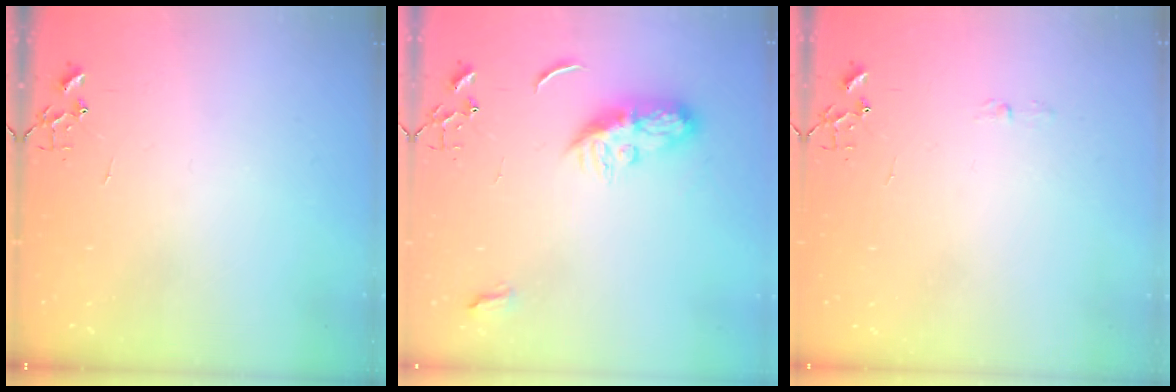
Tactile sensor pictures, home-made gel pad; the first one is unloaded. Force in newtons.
{"total": 9.1, "press": 9.1, "slide": 0.4}
{"total": 2.9, "press": 2.9, "slide": 0.4}